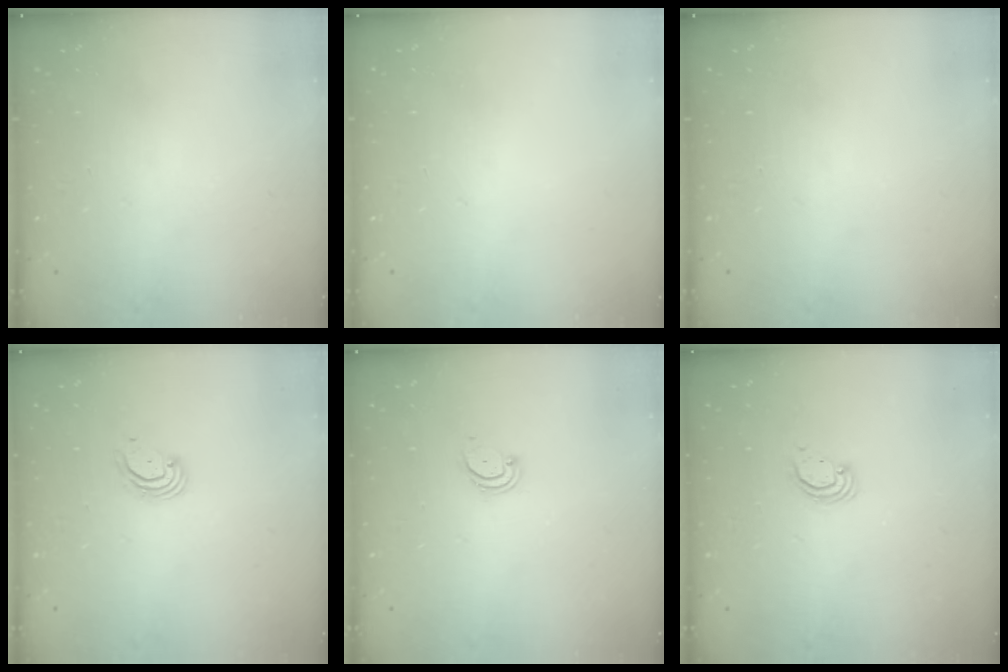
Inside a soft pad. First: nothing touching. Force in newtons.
{"total": 0.0}
{"total": 0.0}
{"total": 3.0, "press": 3.0, "slide": 0.2}
{"total": 2.2, "press": 2.2, "slide": 0.3}
{"total": 2.6, "press": 2.6, "slide": 0.2}